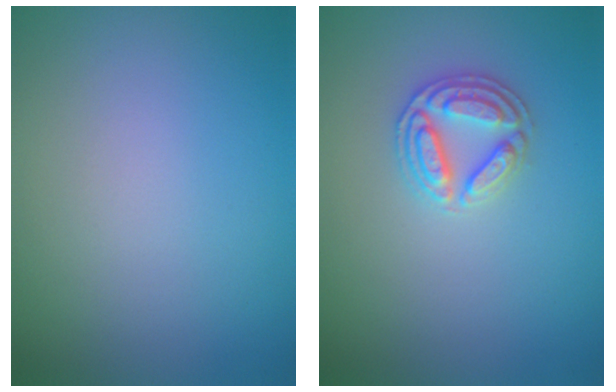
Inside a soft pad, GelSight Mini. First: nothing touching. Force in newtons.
{"total": 2.8, "press": 2.8, "slide": 0.3}